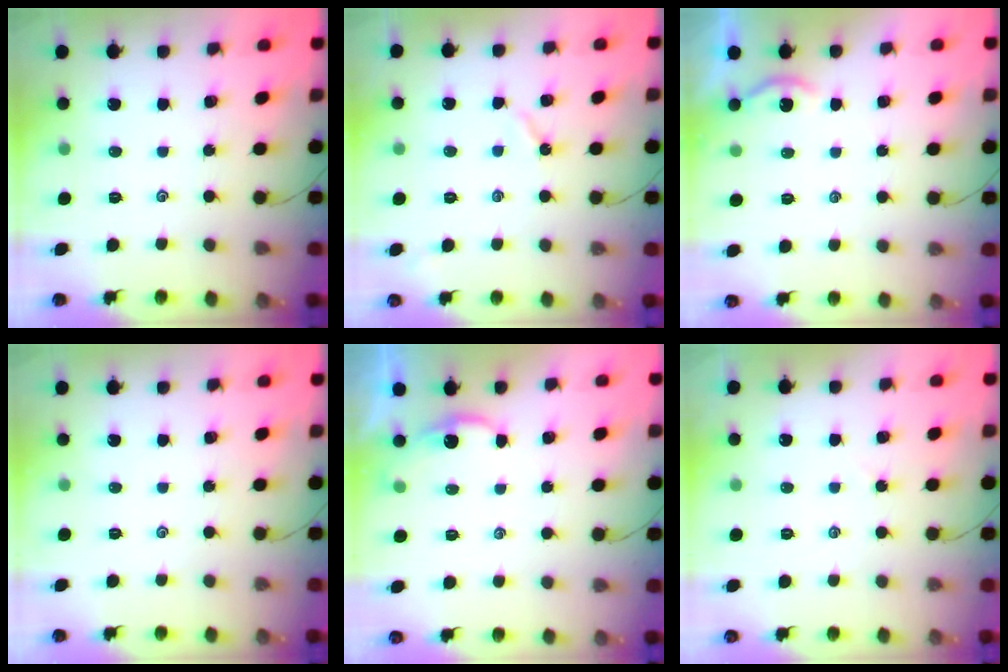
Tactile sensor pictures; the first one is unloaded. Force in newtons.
{"total": 2.8, "press": 2.8, "slide": 0.5}
{"total": 3.4, "press": 3.4, "slide": 0.3}
{"total": 0.0}
{"total": 1.3, "press": 1.3, "slide": 0.2}
{"total": 1.4, "press": 1.4, "slide": 0.4}